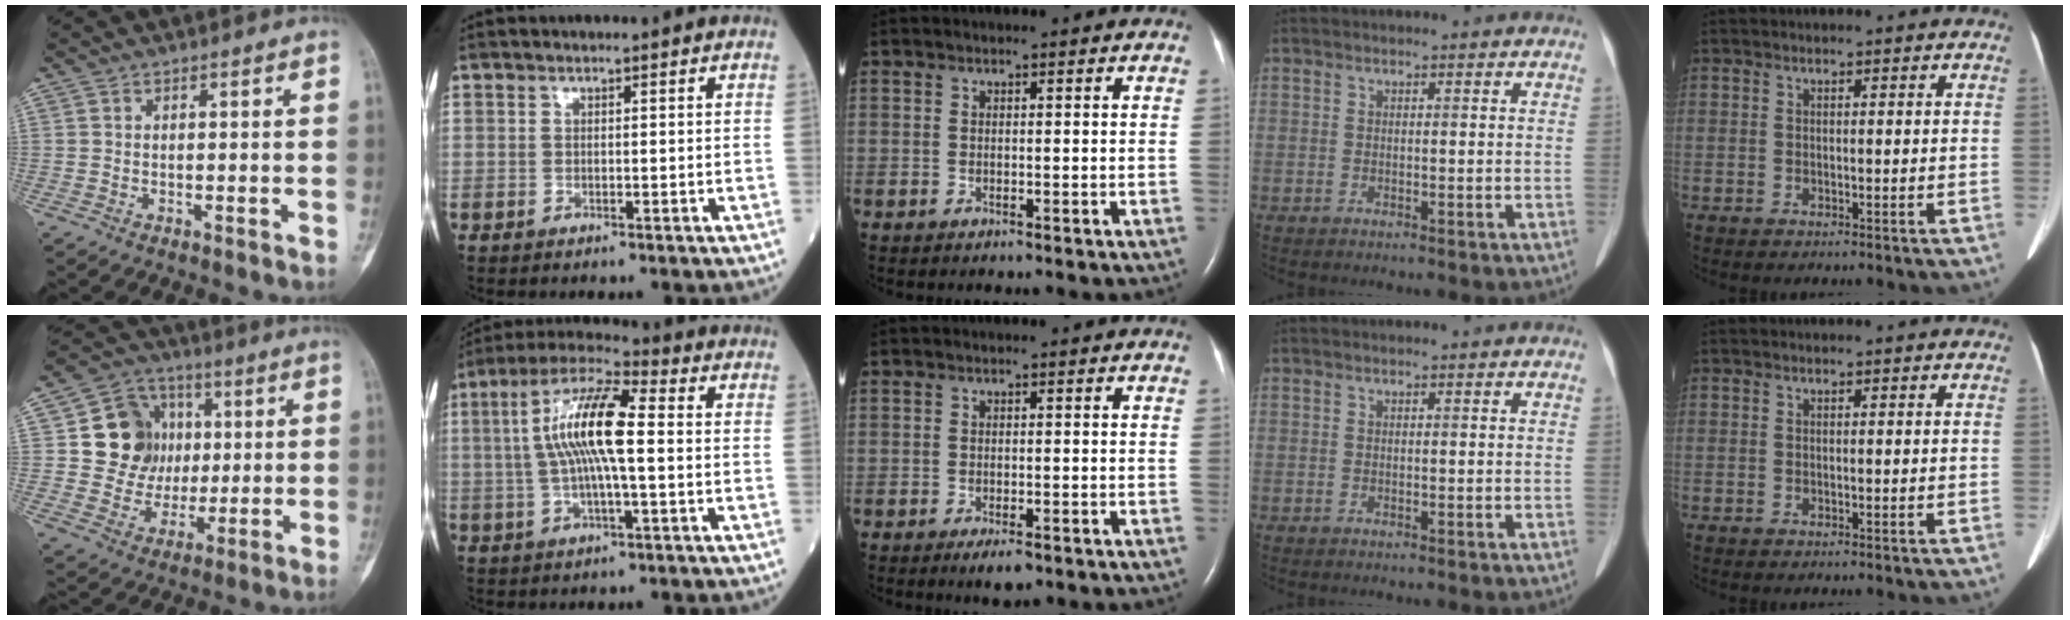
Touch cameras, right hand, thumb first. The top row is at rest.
{"thumb": {"total": 13.6, "force": [2.3, 12.2, 5.6], "torque": [-0.038, 0.005, 0.044]}, "index": {"total": 12.5, "force": [0.7, 2.0, 12.3], "torque": [-0.242, 0.021, 0.006]}, "middle": {"total": 2.7, "force": [-1.7, 0.8, 2.0], "torque": [-0.035, -0.003, -0.023]}}